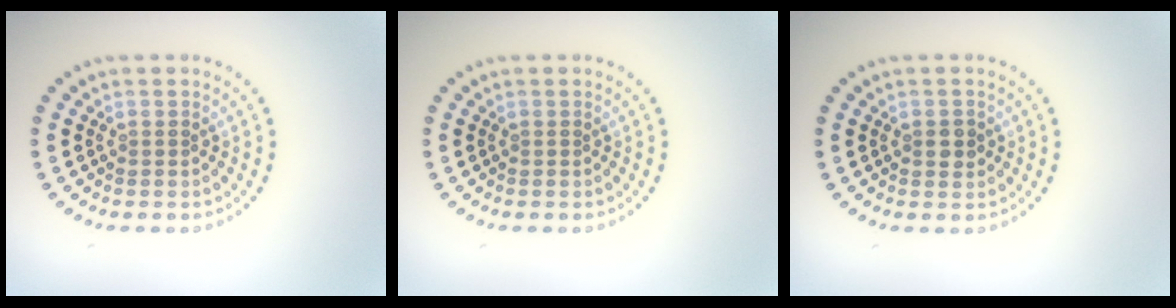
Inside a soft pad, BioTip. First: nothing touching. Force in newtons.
{"total": 0.0}
{"total": 1.5, "press": 1.5, "slide": 0.1}